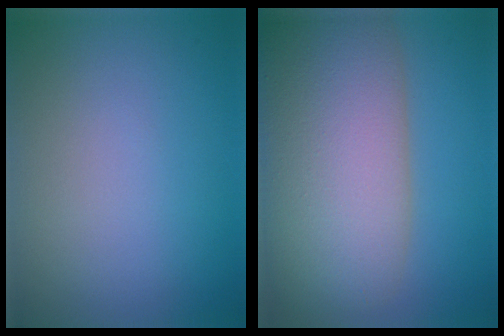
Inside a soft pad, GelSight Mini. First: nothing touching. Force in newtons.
{"total": 14.6, "press": 14.6, "slide": 0.8}